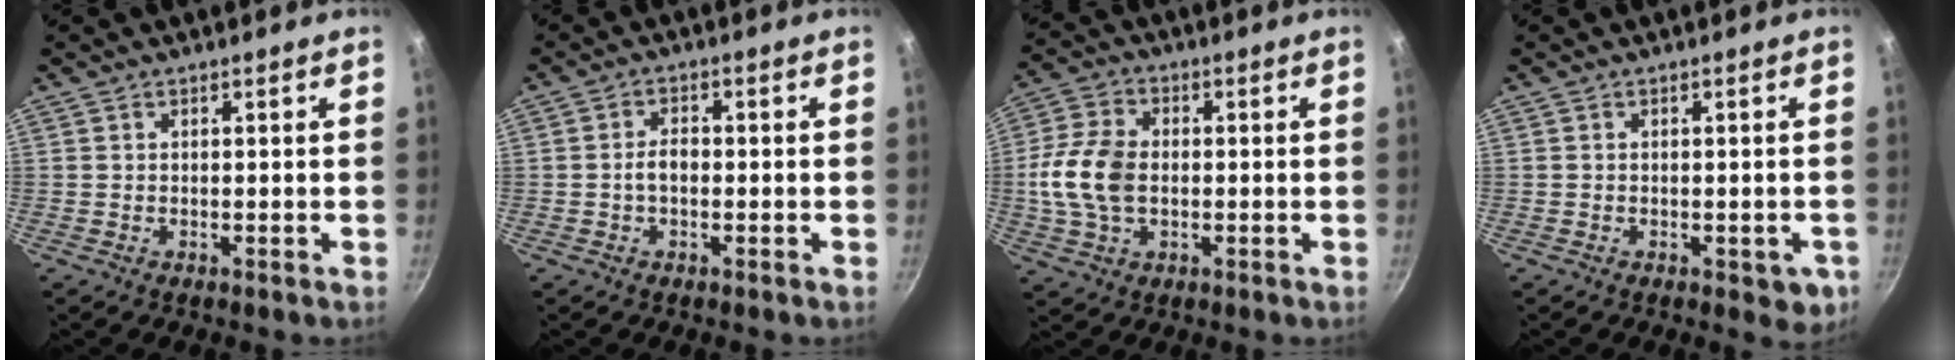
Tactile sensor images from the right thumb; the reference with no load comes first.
{"total": 3.0, "force": [-0.5, 1.8, 2.3], "torque": [-0.032, 0.015, -0.010]}
{"total": 11.5, "force": [-0.6, 7.8, 8.4], "torque": [-0.163, 0.014, -0.019]}
{"total": 4.3, "force": [-1.5, 2.3, 3.3], "torque": [-0.024, 0.001, -0.017]}